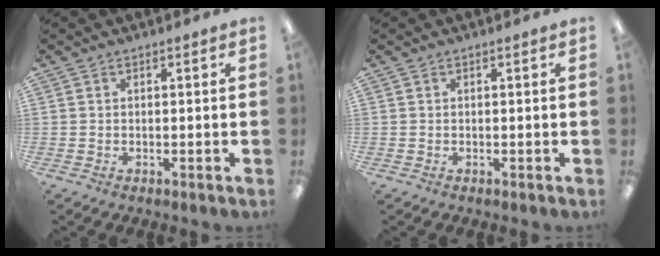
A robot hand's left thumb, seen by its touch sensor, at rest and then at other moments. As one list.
[{"total": 0.0}]